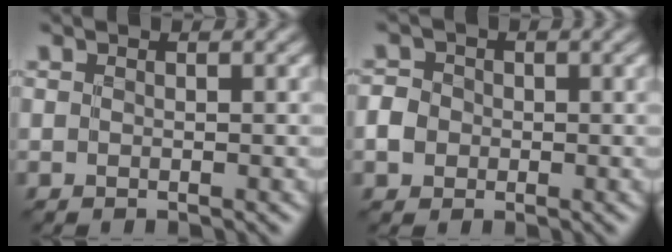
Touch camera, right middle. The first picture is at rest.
{"total": 2.3, "force": [-0.4, 2.1, 0.8], "torque": [-0.010, 0.002, -0.008]}